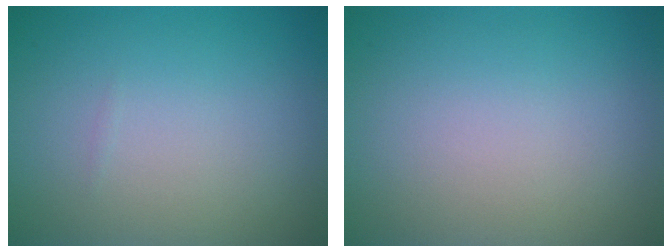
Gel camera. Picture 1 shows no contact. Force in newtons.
{"total": 0.0}